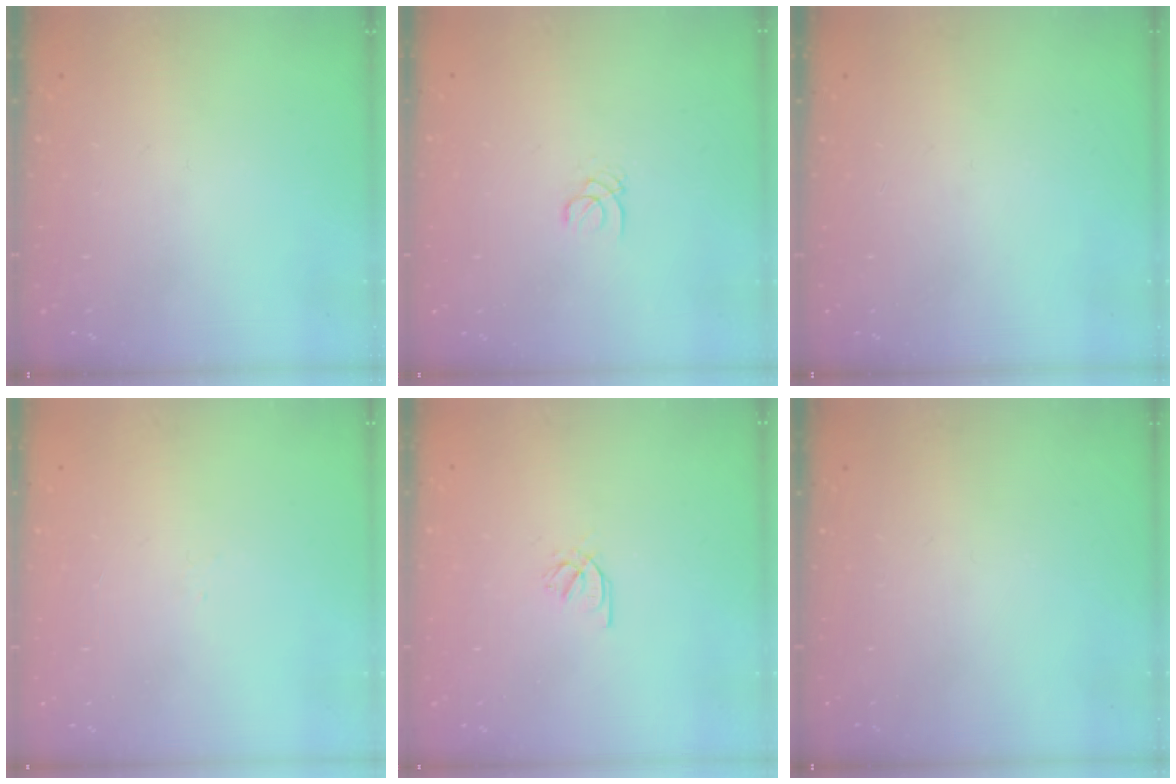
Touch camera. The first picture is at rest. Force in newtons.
{"total": 1.0, "press": 1.0, "slide": 0.1}
{"total": 0.0}
{"total": 1.6, "press": 1.5, "slide": 0.4}
{"total": 2.1, "press": 2.1, "slide": 0.2}
{"total": 0.0}